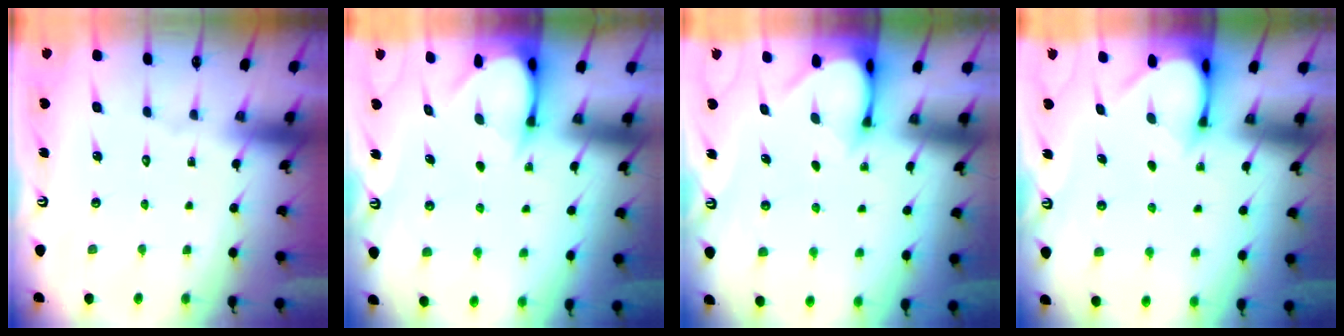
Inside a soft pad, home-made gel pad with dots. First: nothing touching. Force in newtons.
{"total": 3.6, "press": 3.6, "slide": 0.3}
{"total": 3.2, "press": 3.2, "slide": 0.3}
{"total": 3.4, "press": 3.4, "slide": 0.3}